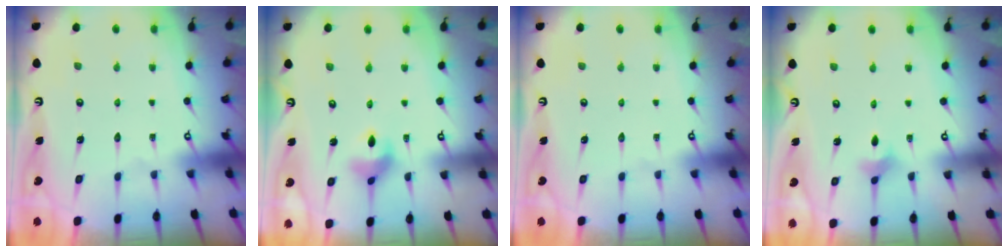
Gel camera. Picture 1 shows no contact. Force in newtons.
{"total": 5.3, "press": 5.2, "slide": 0.3}
{"total": 0.0}
{"total": 3.5, "press": 3.4, "slide": 0.8}